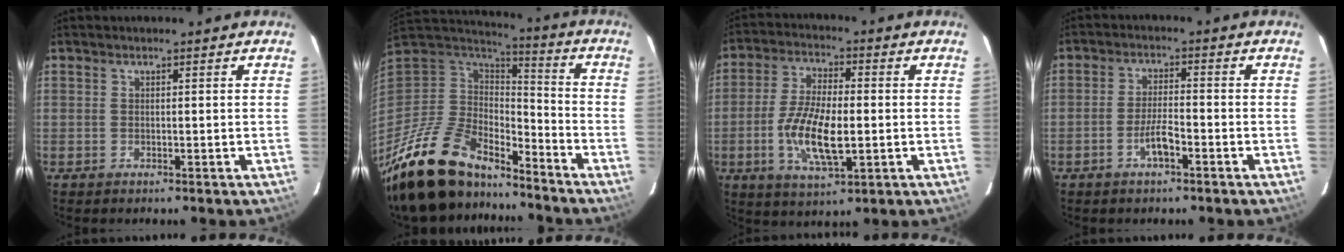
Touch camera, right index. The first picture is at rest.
{"total": 24.6, "force": [-18.4, 10.2, 12.7], "torque": [-0.276, -0.024, -0.319]}
{"total": 12.0, "force": [-2.4, 4.5, 10.8], "torque": [-0.217, -0.008, -0.042]}
{"total": 4.5, "force": [-2.5, 1.0, 3.6], "torque": [-0.076, 0.004, -0.045]}